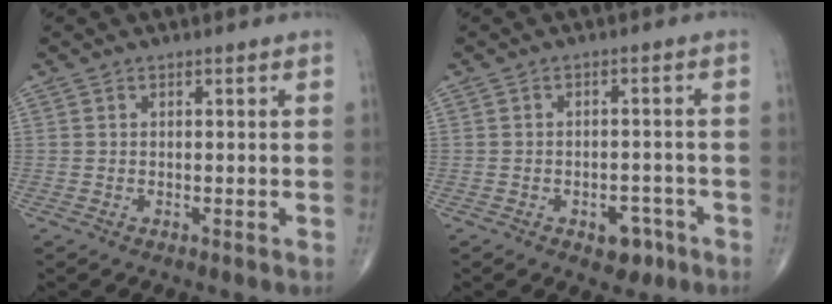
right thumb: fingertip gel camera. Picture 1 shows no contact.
{"total": 4.6, "force": [-2.5, 3.0, 2.6], "torque": [-0.012, 0.020, -0.028]}